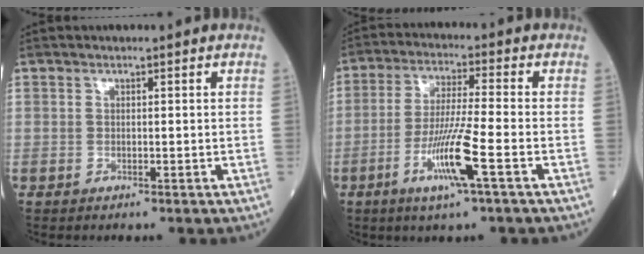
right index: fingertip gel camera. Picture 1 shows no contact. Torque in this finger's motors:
{"motor_torque": [1.52, -0.33, 0.79, 0.21]}